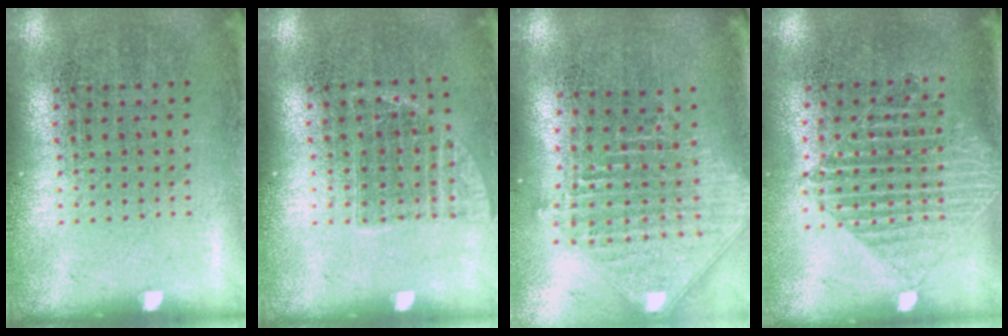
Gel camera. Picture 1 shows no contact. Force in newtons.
{"total": 0.9, "press": 0.8, "slide": 0.4}
{"total": 2.5, "press": 2.0, "slide": 1.6}
{"total": 1.5, "press": 1.3, "slide": 0.7}